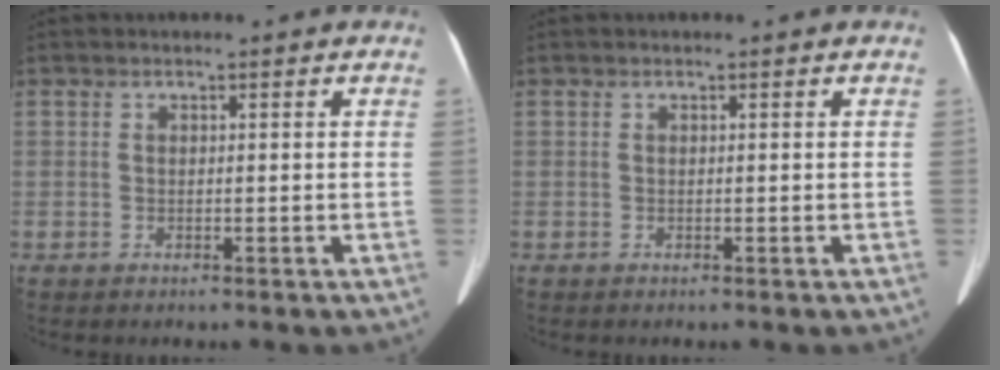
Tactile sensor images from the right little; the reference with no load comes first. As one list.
[{"total": 0.0}]